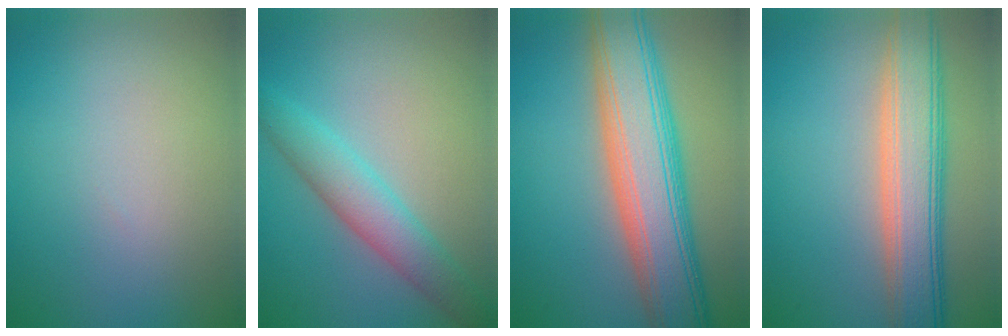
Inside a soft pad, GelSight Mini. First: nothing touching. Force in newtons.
{"total": 4.1, "press": 4.1, "slide": 0.1}
{"total": 10.1, "press": 10.1, "slide": 0.4}
{"total": 7.2, "press": 7.2, "slide": 0.1}